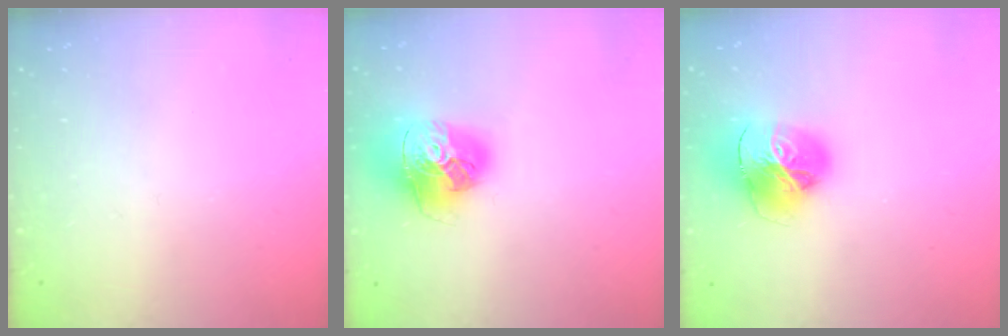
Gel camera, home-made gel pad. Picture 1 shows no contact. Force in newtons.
{"total": 18.6, "press": 18.5, "slide": 1.9}
{"total": 18.2, "press": 18.1, "slide": 2.0}